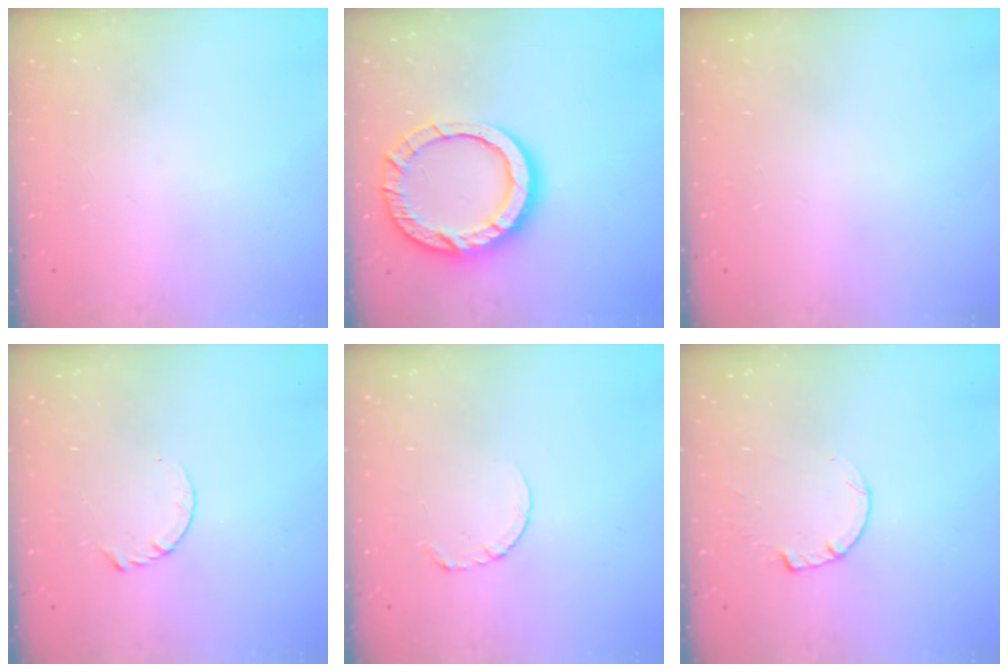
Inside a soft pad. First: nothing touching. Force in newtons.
{"total": 16.3, "press": 16.2, "slide": 1.5}
{"total": 2.4, "press": 2.4, "slide": 0.2}
{"total": 3.5, "press": 3.5, "slide": 0.4}
{"total": 3.9, "press": 3.9, "slide": 0.3}
{"total": 4.1, "press": 4.0, "slide": 0.8}